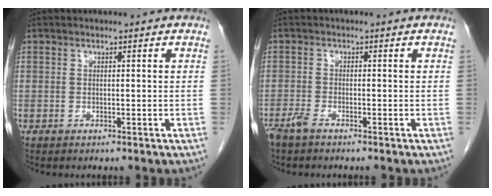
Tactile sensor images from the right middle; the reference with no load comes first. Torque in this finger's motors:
{"motor_torque": [0.06, -0.03, 0.01, 0.01]}